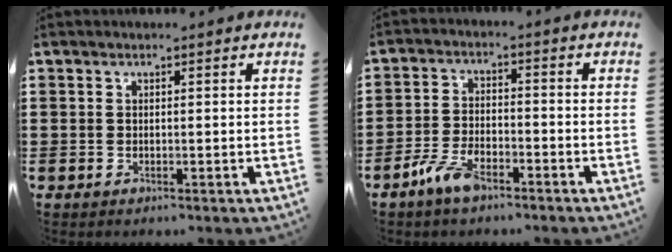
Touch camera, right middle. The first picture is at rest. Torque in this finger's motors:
{"motor_torque": [1.44, 0.70, 0.08, 0.05]}